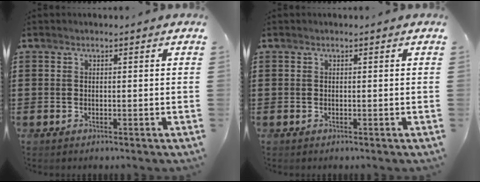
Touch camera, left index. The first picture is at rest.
{"total": 0.0}